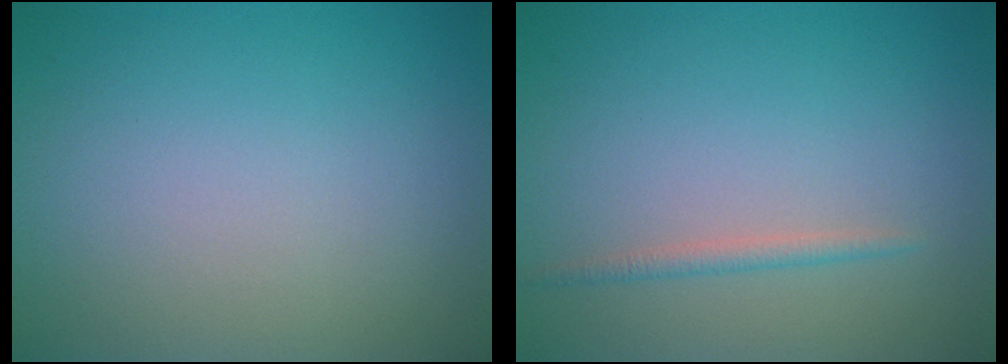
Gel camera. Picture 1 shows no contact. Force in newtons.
{"total": 1.1, "press": 1.1, "slide": 0.1}